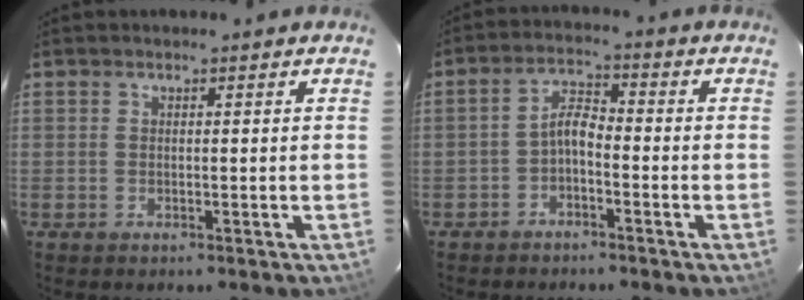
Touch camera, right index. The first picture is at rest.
{"total": 3.7, "force": [-2.2, 1.4, 2.6], "torque": [-0.057, 0.015, -0.042]}